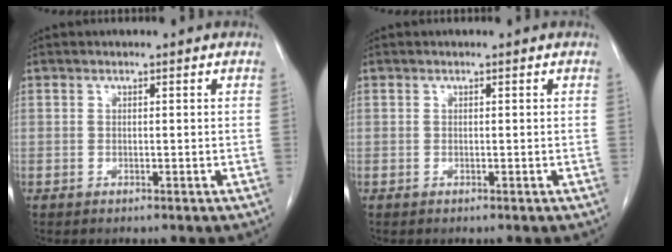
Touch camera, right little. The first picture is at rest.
{"total": 0.0}